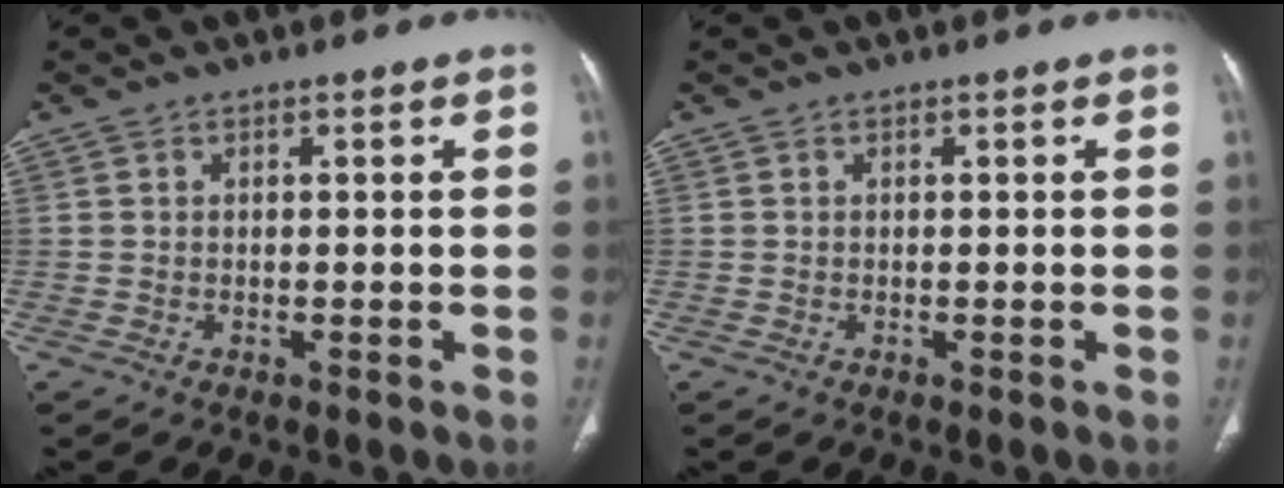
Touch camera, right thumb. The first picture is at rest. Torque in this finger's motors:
{"motor_torque": [-0.23, 0.23, -0.08, 0.09, 0.02]}